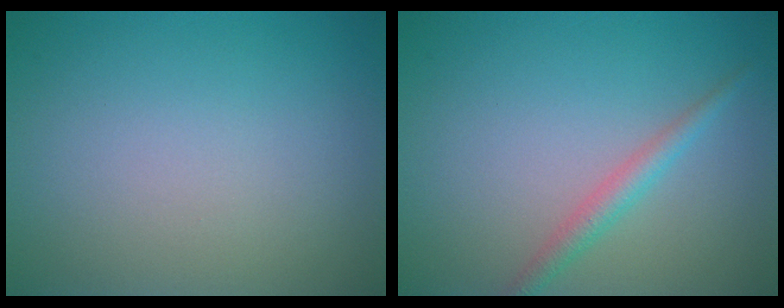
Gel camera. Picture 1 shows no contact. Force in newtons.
{"total": 1.9, "press": 1.9, "slide": 0.0}